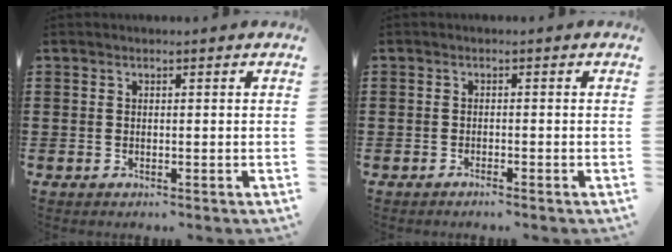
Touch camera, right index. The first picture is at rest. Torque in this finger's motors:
{"motor_torque": [0.30, 0.51, -0.16, 0.00]}